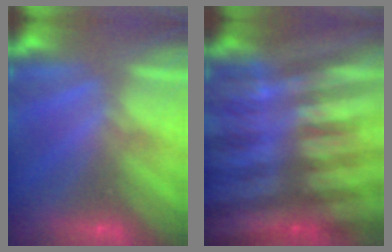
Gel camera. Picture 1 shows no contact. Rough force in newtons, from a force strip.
{"total": 9.0}